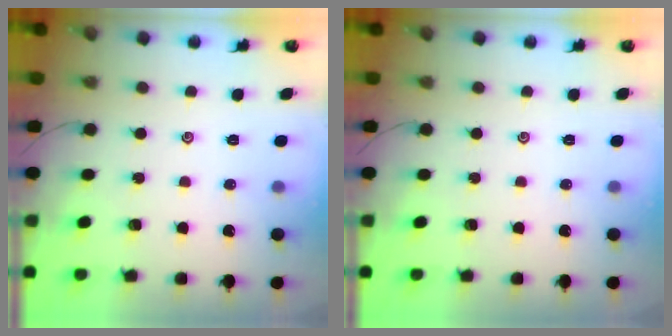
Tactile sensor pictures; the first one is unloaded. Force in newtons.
{"total": 0.0}